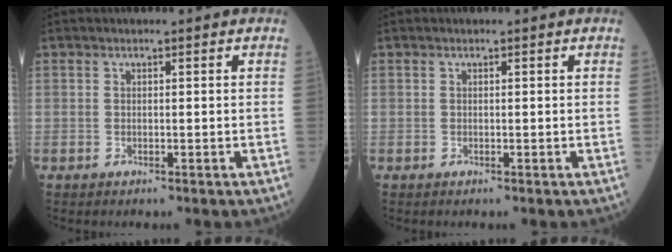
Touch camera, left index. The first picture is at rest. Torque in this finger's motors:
{"motor_torque": [0.00, 0.00, 0.00, 0.00]}